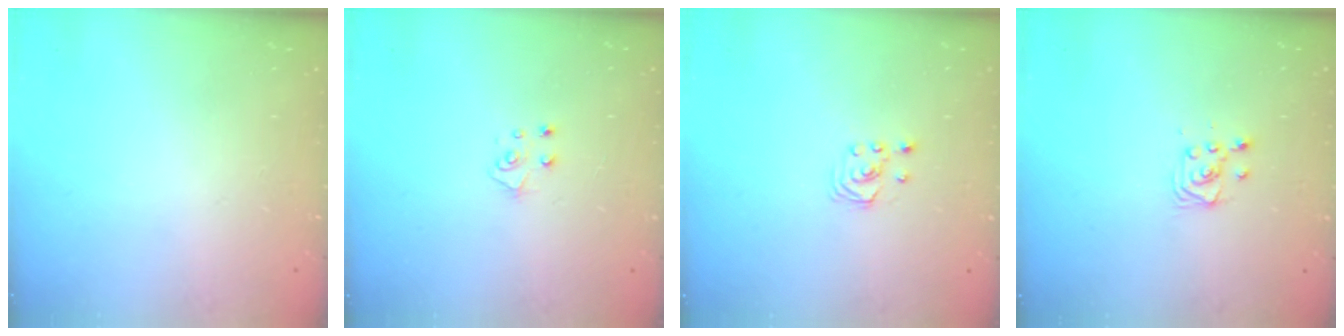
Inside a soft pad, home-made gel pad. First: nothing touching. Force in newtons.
{"total": 5.1, "press": 5.1, "slide": 0.5}
{"total": 1.8, "press": 1.8, "slide": 0.2}
{"total": 3.4, "press": 3.4, "slide": 0.4}